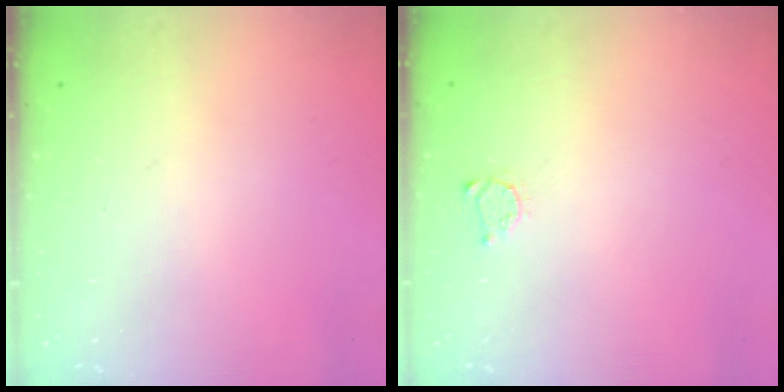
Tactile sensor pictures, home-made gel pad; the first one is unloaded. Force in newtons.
{"total": 2.6, "press": 2.5, "slide": 0.4}